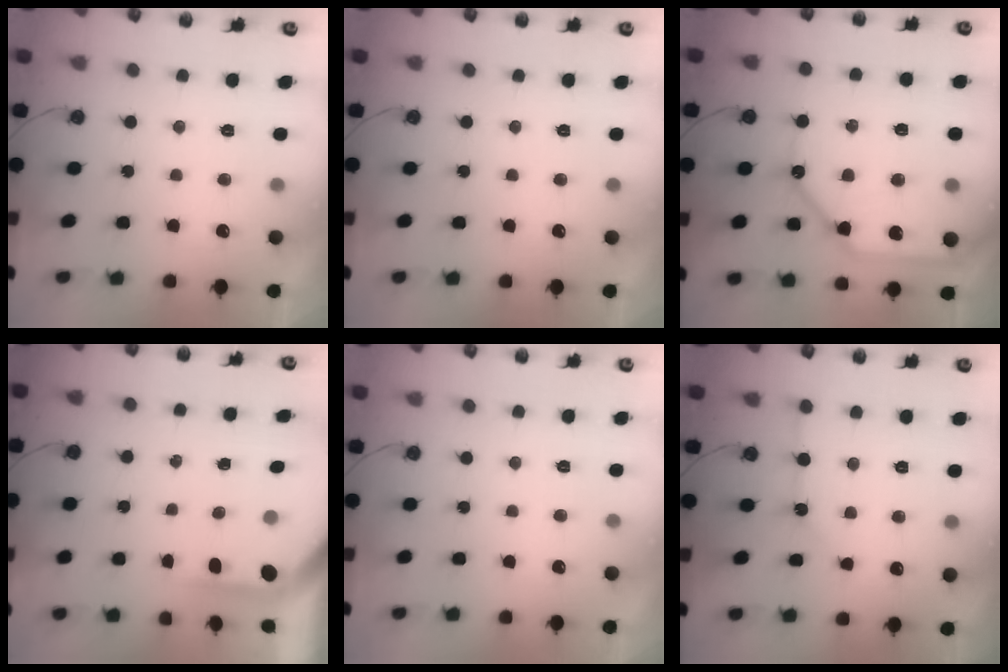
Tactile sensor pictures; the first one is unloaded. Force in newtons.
{"total": 0.0}
{"total": 16.7, "press": 16.5, "slide": 2.6}
{"total": 3.5, "press": 3.5, "slide": 0.3}
{"total": 0.0}
{"total": 2.7, "press": 2.7, "slide": 0.5}